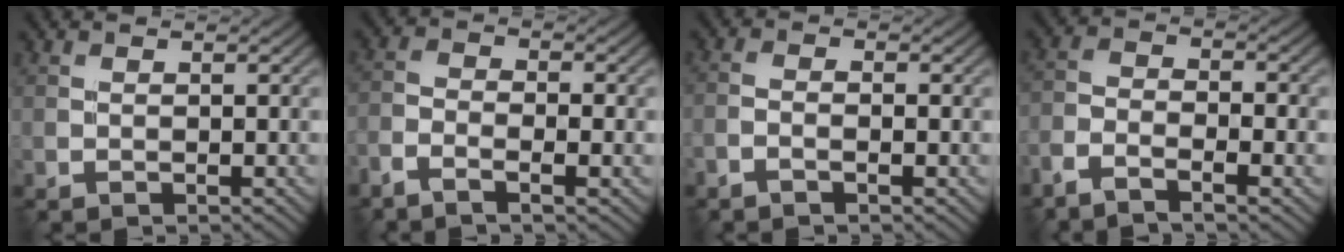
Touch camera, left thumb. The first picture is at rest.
{"total": 3.6, "force": [-2.4, 1.0, 2.5], "torque": [-0.058, -0.007, -0.058]}
{"total": 1.6, "force": [-1.0, 0.4, 1.2], "torque": [-0.026, 0.002, -0.024]}
{"total": 4.8, "force": [-3.5, 1.3, 3.0], "torque": [-0.070, -0.008, -0.079]}